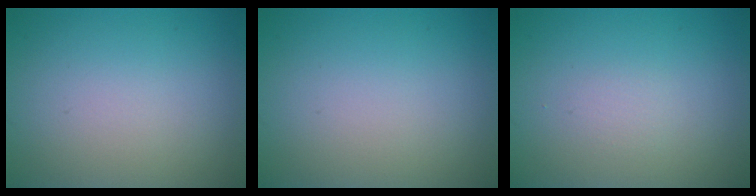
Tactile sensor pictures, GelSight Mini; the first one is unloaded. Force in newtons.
{"total": 0.0}
{"total": 0.7, "press": 0.7, "slide": 0.0}